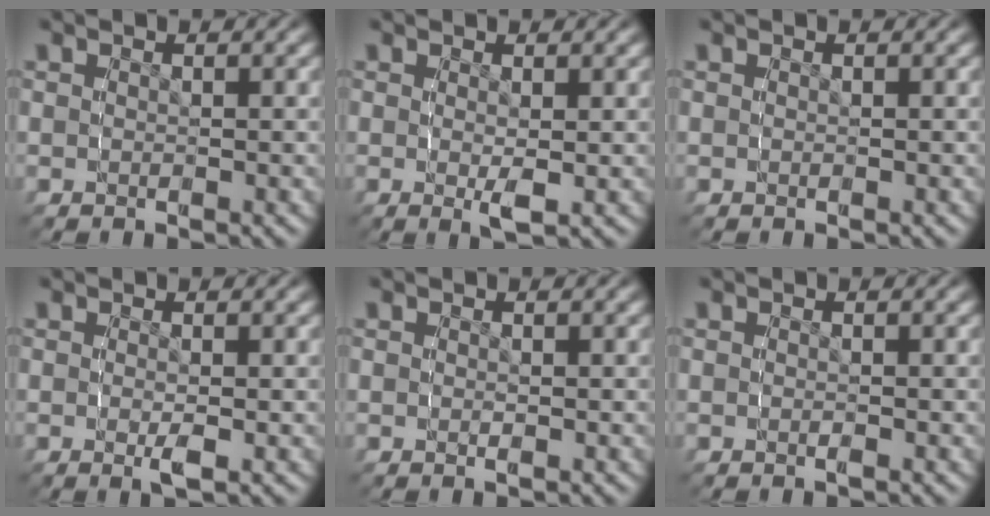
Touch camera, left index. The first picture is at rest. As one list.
[{"total": 1.1, "force": [-0.1, -0.2, 1.1], "torque": [-0.023, -0.014, 0.007]}, {"total": 0.0}, {"total": 0.9, "force": [-0.3, -0.3, 0.8], "torque": [-0.021, -0.005, -0.003]}, {"total": 0.0}, {"total": 0.0}]